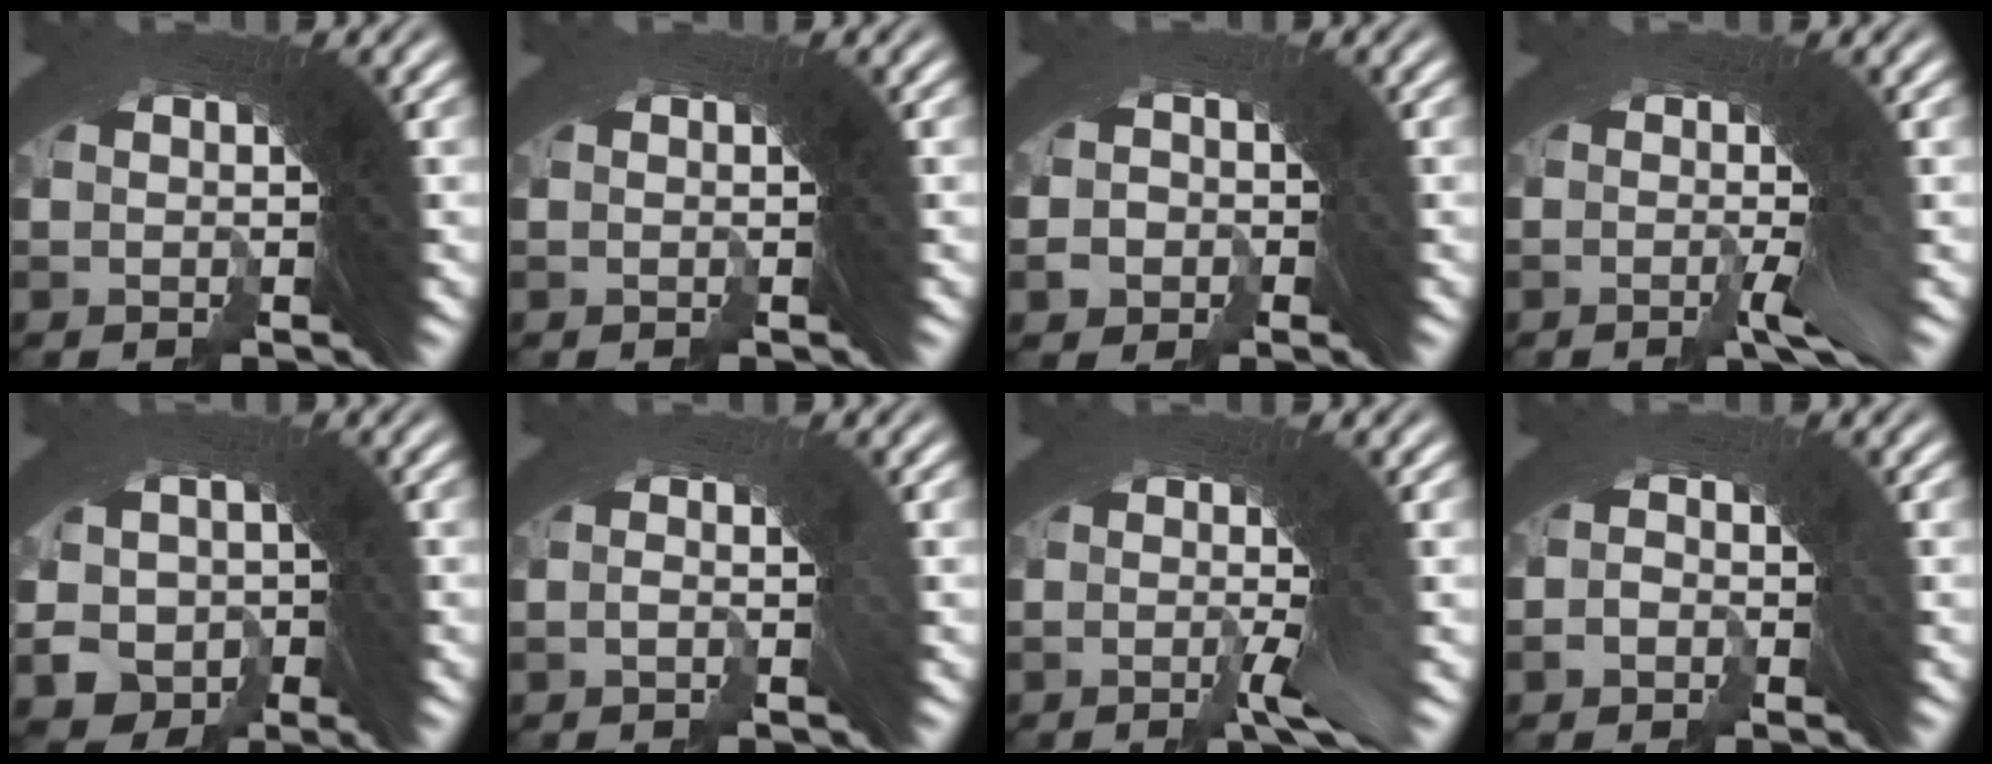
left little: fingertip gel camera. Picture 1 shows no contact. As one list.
[{"total": 0.0}, {"total": 2.2, "force": [-1.4, 1.6, -0.1], "torque": [0.005, 0.002, -0.030]}, {"total": 2.6, "force": [-1.0, -0.4, 2.4], "torque": [-0.027, 0.014, -0.026]}, {"total": 12.2, "force": [-3.4, 10.8, 4.7], "torque": [-0.138, -0.067, -0.042]}, {"total": 1.4, "force": [-1.2, -0.4, 0.6], "torque": [-0.003, 0.011, -0.023]}, {"total": 3.0, "force": [-1.2, -0.5, 2.7], "torque": [-0.030, 0.013, -0.028]}, {"total": 1.6, "force": [-1.5, -0.1, -0.3], "torque": [0.023, 0.014, -0.035]}]